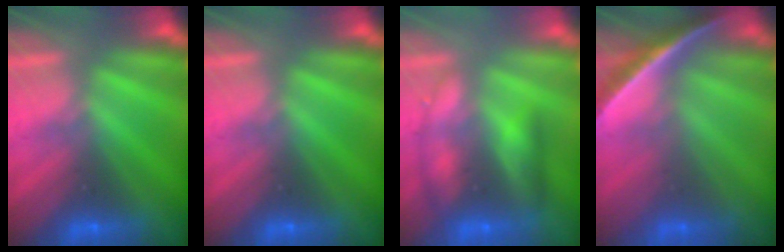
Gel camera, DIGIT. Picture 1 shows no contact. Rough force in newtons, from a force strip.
{"total": 0.0}
{"total": 2.5}
{"total": 1.8}